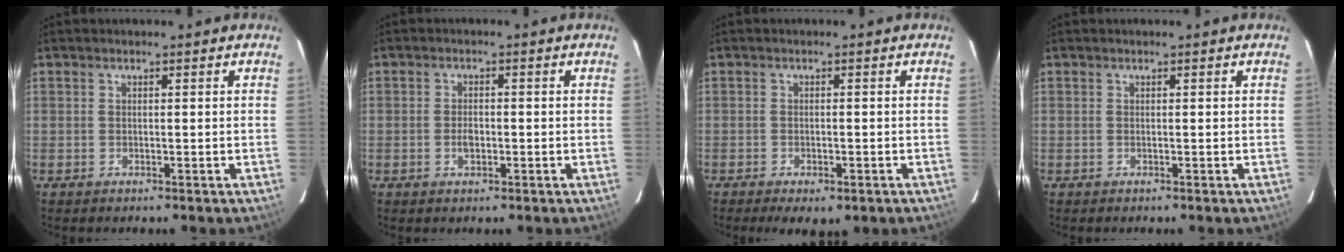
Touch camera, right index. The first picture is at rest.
{"total": 2.4, "force": [-0.7, 1.5, 1.8], "torque": [-0.033, 0.002, -0.012]}
{"total": 5.2, "force": [-3.4, 2.0, 3.4], "torque": [-0.073, -0.020, -0.048]}
{"total": 0.0}